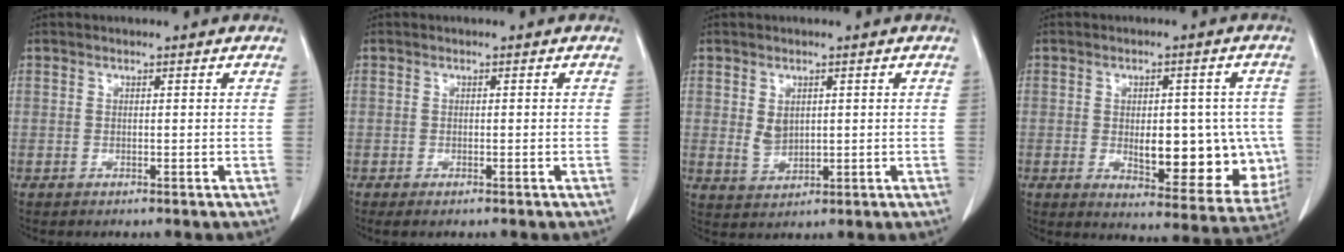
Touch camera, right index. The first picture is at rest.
{"total": 1.2, "force": [-0.9, 0.2, 0.9], "torque": [-0.014, -0.004, -0.012]}
{"total": 3.1, "force": [0.8, 2.2, 2.0], "torque": [-0.039, -0.002, 0.024]}
{"total": 14.3, "force": [-1.5, 6.9, 12.5], "torque": [-0.148, 0.003, 0.002]}